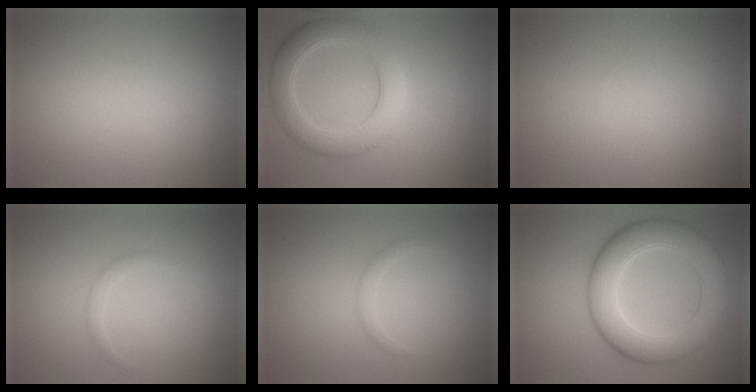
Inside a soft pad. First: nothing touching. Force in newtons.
{"total": 5.3, "press": 5.3, "slide": 0.2}
{"total": 0.0}
{"total": 1.0, "press": 1.0, "slide": 0.0}
{"total": 0.9, "press": 0.9, "slide": 0.0}
{"total": 8.0, "press": 8.0, "slide": 0.1}